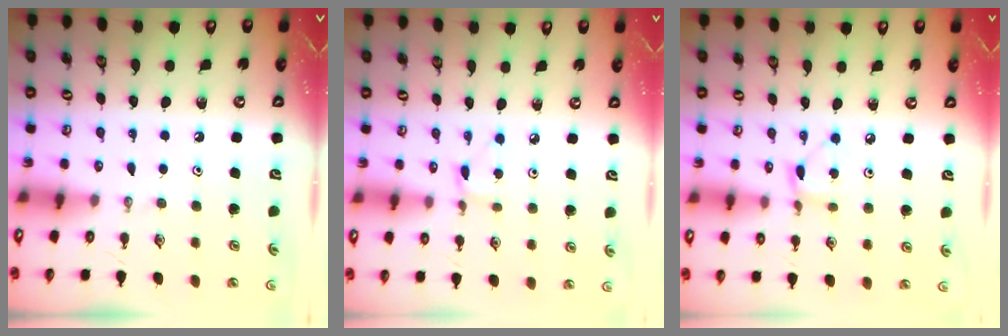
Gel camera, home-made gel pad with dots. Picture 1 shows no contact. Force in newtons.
{"total": 2.8, "press": 2.8, "slide": 0.4}
{"total": 4.7, "press": 4.7, "slide": 0.4}